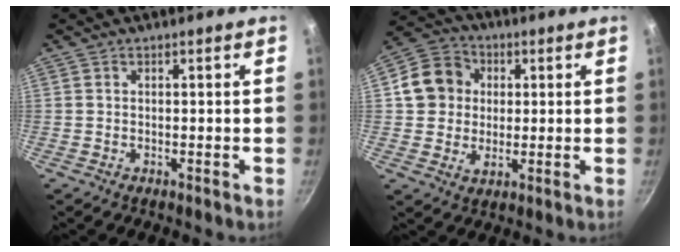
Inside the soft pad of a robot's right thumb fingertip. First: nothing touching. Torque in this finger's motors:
{"motor_torque": [-0.26, 0.35, 0.02, -0.08, 0.11]}